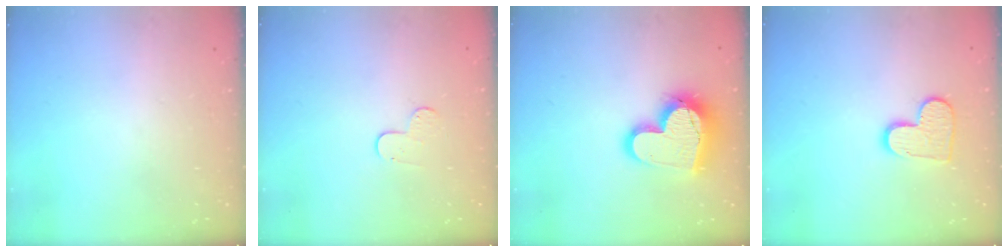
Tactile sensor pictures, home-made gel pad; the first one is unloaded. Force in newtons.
{"total": 5.5, "press": 5.5, "slide": 0.6}
{"total": 17.1, "press": 17.0, "slide": 1.5}
{"total": 9.9, "press": 9.9, "slide": 0.3}